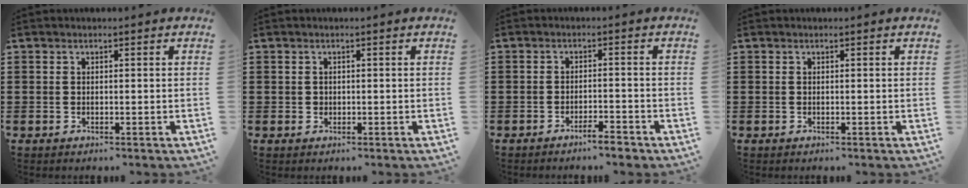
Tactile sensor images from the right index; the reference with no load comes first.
{"total": 0.7, "force": [0.1, 0.6, 0.1], "torque": [-0.004, 0.005, 0.001]}
{"total": 2.9, "force": [-2.7, 0.2, 1.2], "torque": [-0.022, 0.002, -0.052]}
{"total": 0.0}